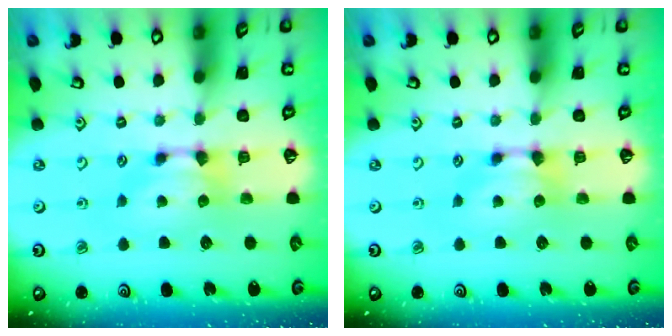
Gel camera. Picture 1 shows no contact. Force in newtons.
{"total": 0.0}